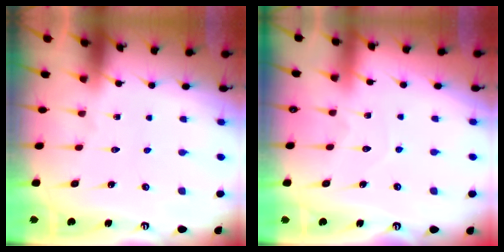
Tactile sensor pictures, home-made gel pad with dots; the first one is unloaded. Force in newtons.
{"total": 3.8, "press": 3.8, "slide": 0.4}